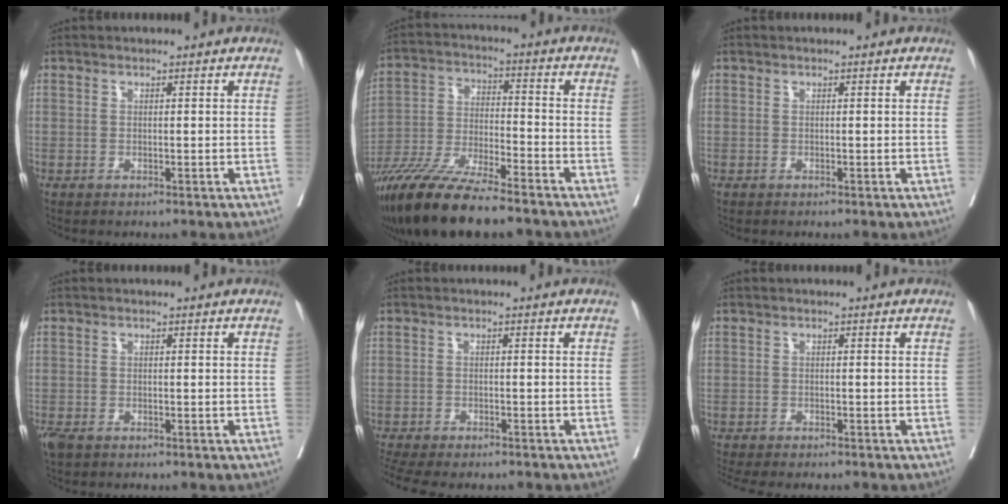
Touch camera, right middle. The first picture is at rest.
{"total": 15.5, "force": [-12.2, 2.0, 9.3], "torque": [-0.193, -0.038, -0.222]}
{"total": 0.0}
{"total": 3.0, "force": [-2.0, 1.5, 1.6], "torque": [-0.040, -0.010, -0.035]}
{"total": 10.2, "force": [-8.8, 2.7, 4.6], "torque": [-0.098, -0.007, -0.122]}
{"total": 8.0, "force": [-7.1, 1.5, 3.4], "torque": [-0.050, -0.009, -0.098]}